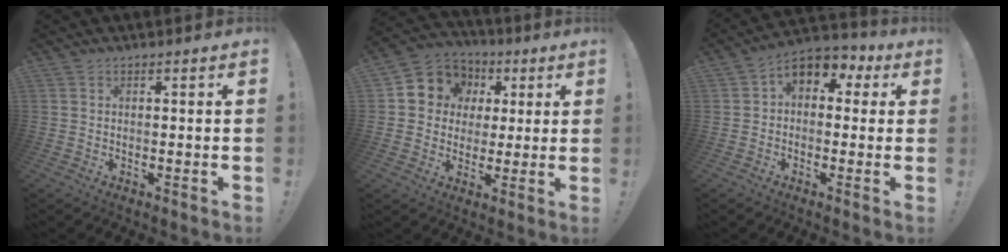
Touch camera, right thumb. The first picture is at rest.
{"total": 9.3, "force": [2.4, 8.6, 2.6], "torque": [-0.033, -0.013, 0.051]}
{"total": 6.5, "force": [1.6, 5.1, 3.7], "torque": [-0.053, -0.003, 0.036]}